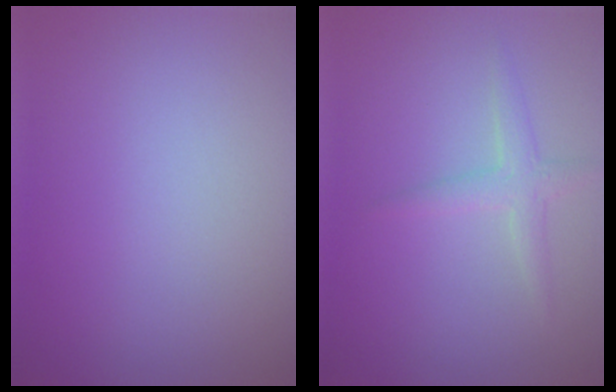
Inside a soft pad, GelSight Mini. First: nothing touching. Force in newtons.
{"total": 1.8, "press": 1.8, "slide": 0.1}